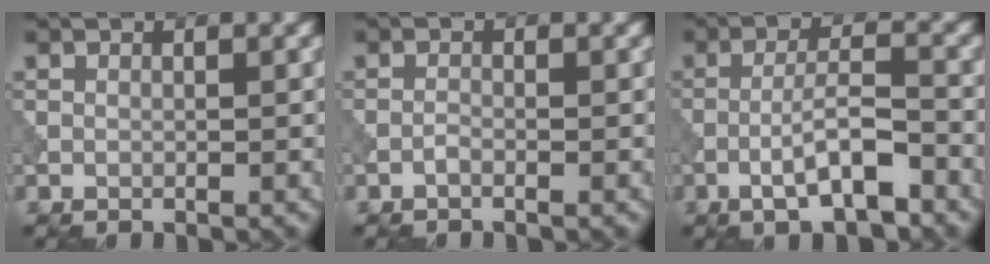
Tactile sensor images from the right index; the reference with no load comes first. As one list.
[{"total": 0.7, "force": [-0.5, 0.1, 0.4], "torque": [-0.008, 0.001, -0.012]}, {"total": 4.9, "force": [-2.4, 1.1, 4.1], "torque": [-0.071, 0.009, -0.046]}]